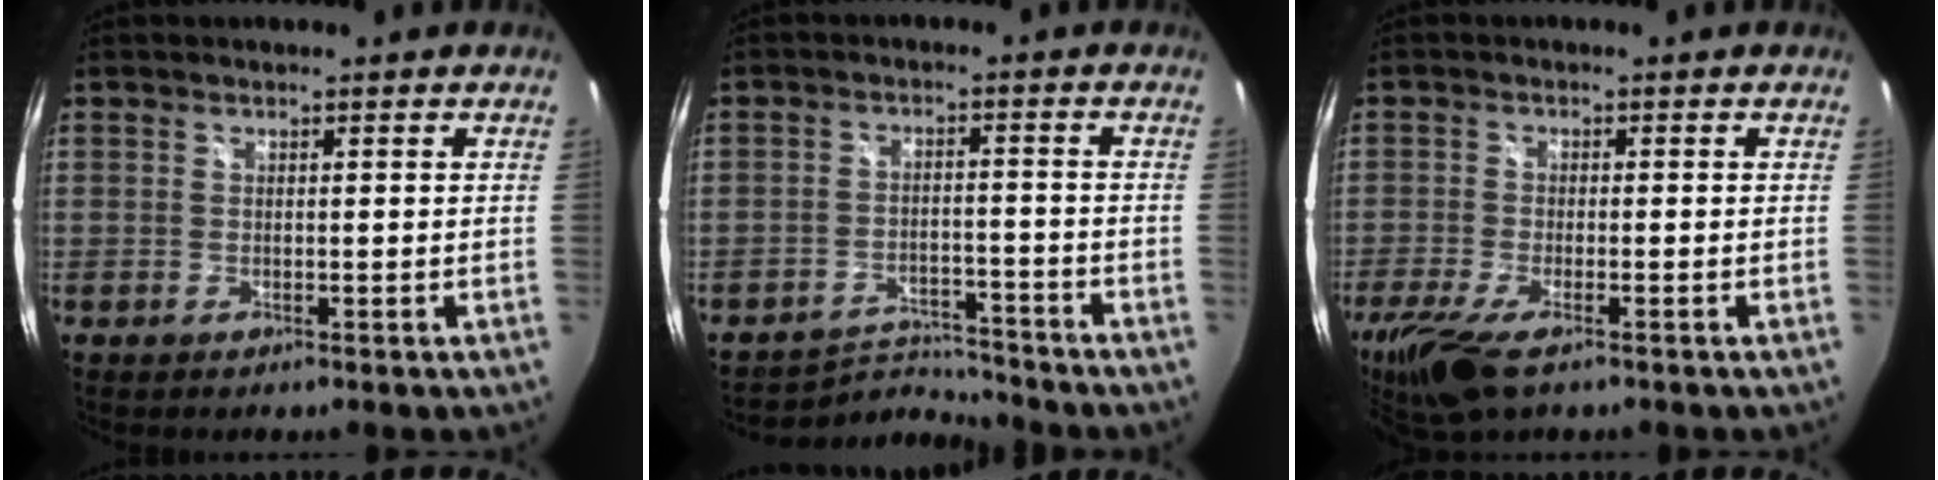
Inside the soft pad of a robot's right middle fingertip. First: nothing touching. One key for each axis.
{"total": 6.8, "fx": -6.8, "fy": 0.4, "fz": -0.7, "tx": -0.011, "ty": 0.009, "tz": -0.115}
{"total": 9.6, "fx": -6.4, "fy": 2.8, "fz": 6.6, "tx": -0.157, "ty": -0.036, "tz": -0.124}